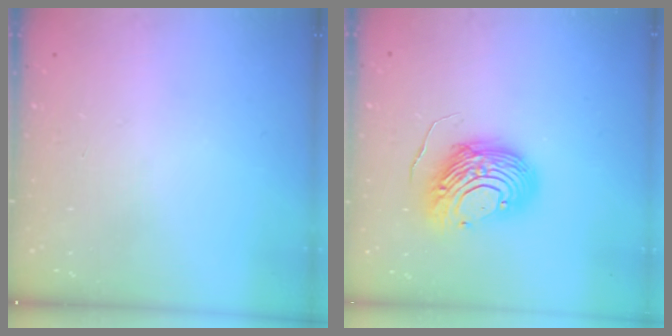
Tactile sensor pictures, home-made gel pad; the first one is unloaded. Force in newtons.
{"total": 12.4, "press": 12.3, "slide": 1.0}